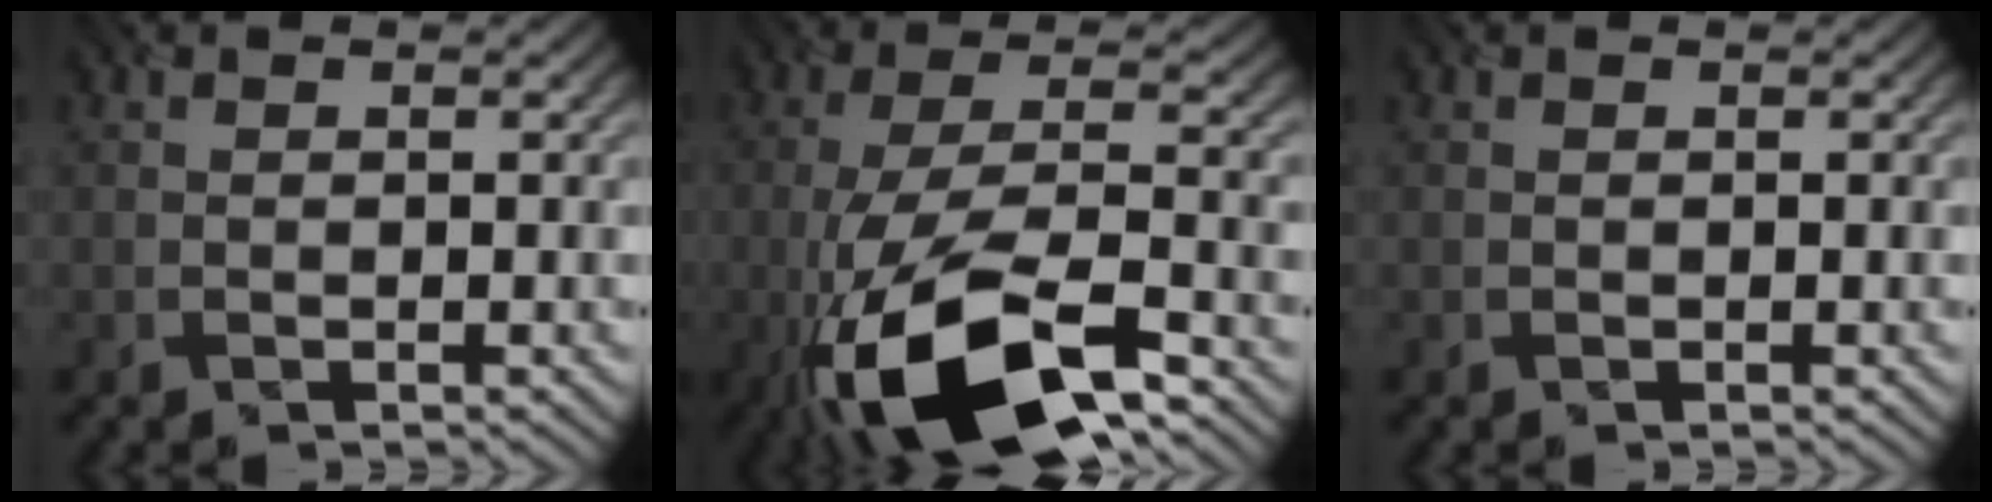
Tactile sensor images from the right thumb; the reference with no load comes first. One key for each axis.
{"total": 15.5, "fx": -8.0, "fy": 5.3, "fz": 12.2, "tx": -0.241, "ty": -0.011, "tz": -0.152}
{"total": 0.0}